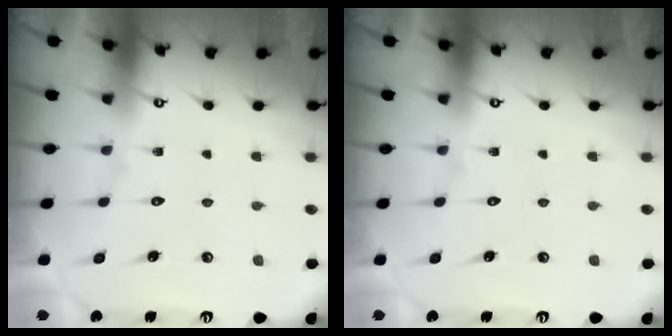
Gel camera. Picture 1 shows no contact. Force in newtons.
{"total": 0.0}